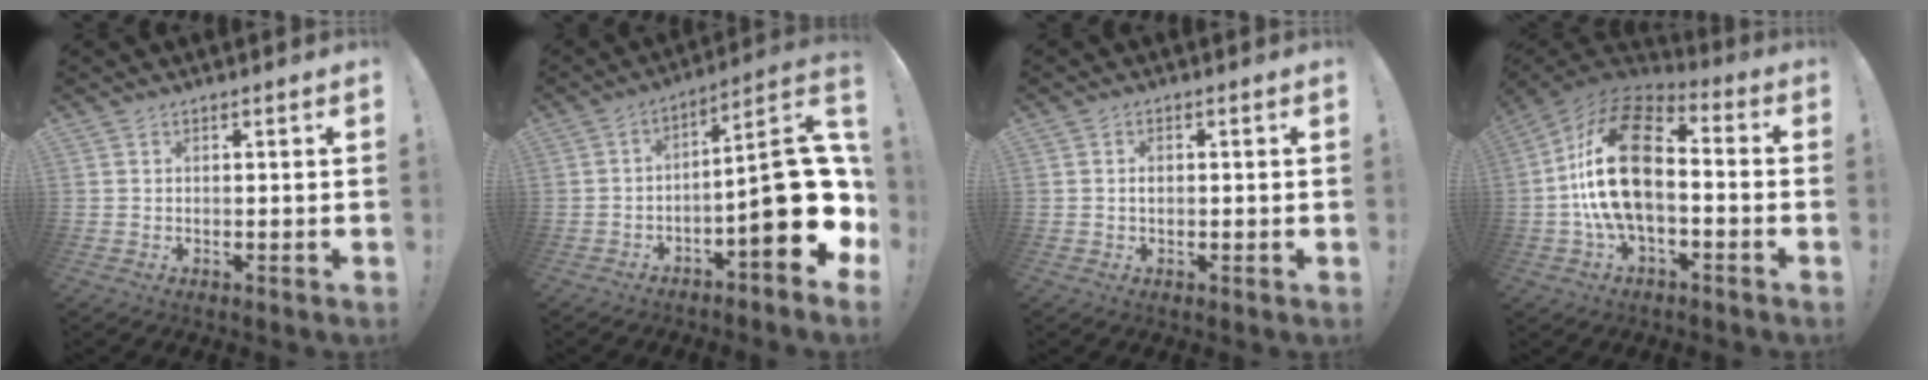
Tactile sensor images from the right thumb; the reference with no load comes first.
{"total": 20.7, "force": [-3.9, 6.2, 19.3], "torque": [-0.273, 0.024, -0.052]}
{"total": 1.4, "force": [-0.2, 0.9, 1.0], "torque": [-0.019, 0.005, -0.004]}
{"total": 21.8, "force": [-0.5, 12.3, 18.0], "torque": [-0.351, 0.028, -0.004]}